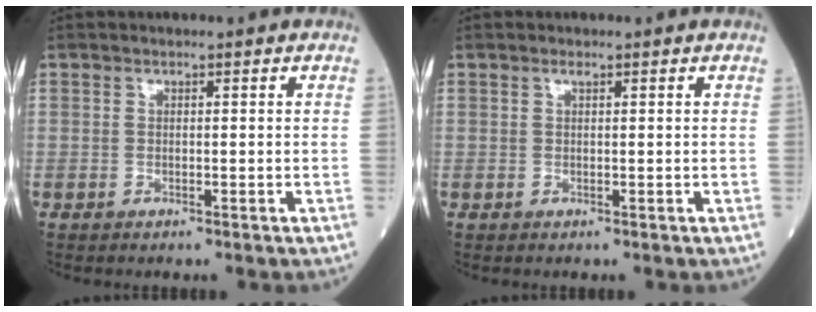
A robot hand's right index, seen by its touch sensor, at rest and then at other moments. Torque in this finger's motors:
{"motor_torque": [0.01, 0.01, -0.03, 0.00]}